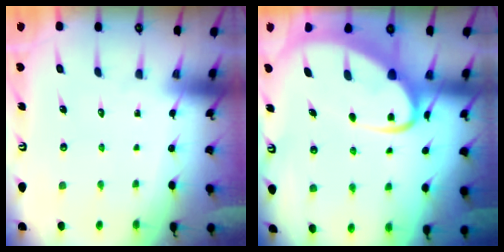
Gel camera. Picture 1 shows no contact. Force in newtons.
{"total": 8.1, "press": 8.0, "slide": 0.9}